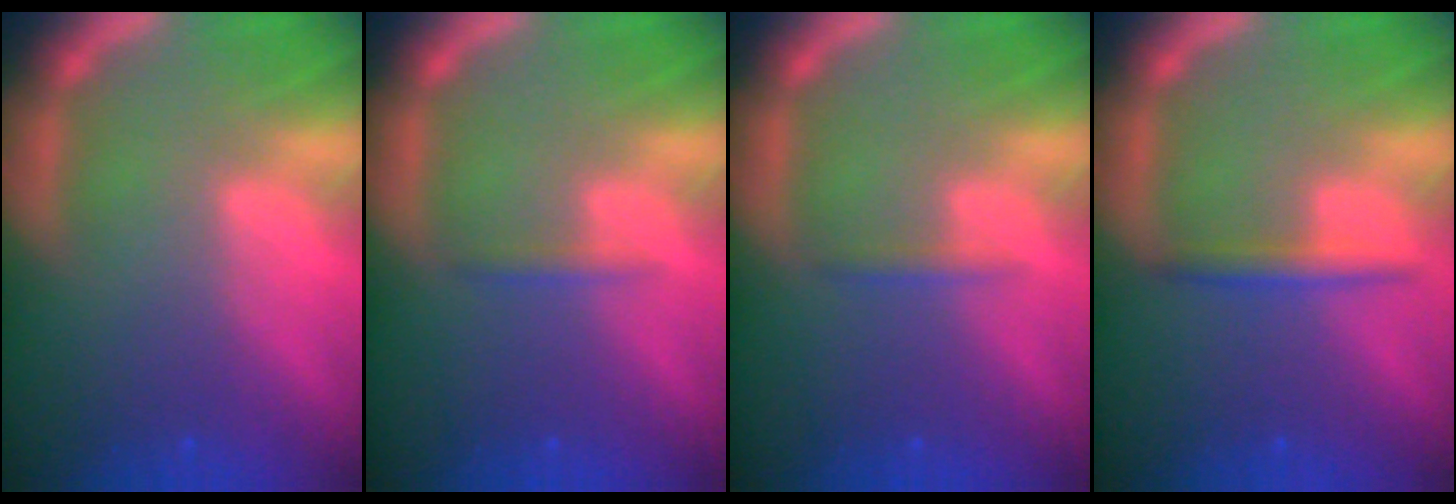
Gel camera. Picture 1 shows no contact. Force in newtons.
{"total": 0.9}
{"total": 0.9}
{"total": 1.9}